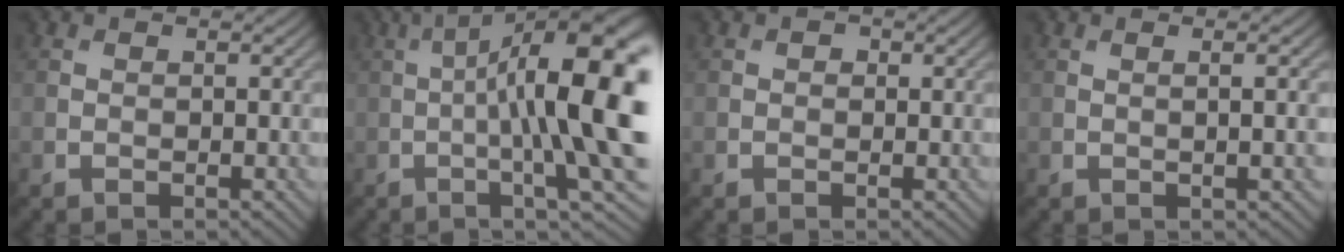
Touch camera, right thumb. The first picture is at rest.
{"total": 17.7, "force": [0.3, 4.6, 17.1], "torque": [-0.245, 0.013, 0.006]}
{"total": 0.7, "force": [0.1, 0.6, 0.4], "torque": [-0.002, -0.004, -0.003]}
{"total": 2.9, "force": [0.3, 0.6, 2.8], "torque": [-0.038, 0.010, 0.001]}